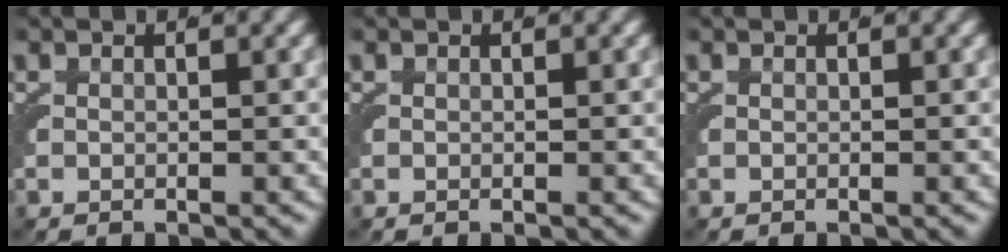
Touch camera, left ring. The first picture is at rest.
{"total": 0.0}
{"total": 0.0}